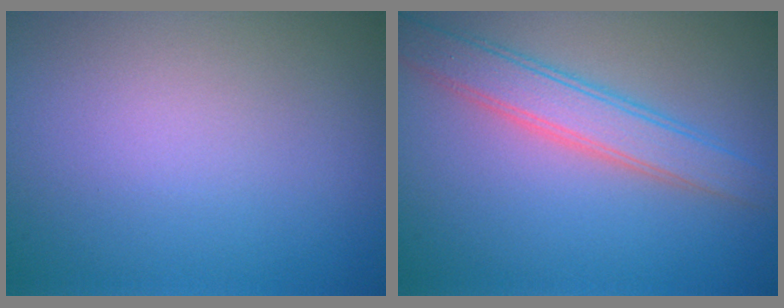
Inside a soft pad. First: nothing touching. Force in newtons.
{"total": 3.9, "press": 3.9, "slide": 0.1}